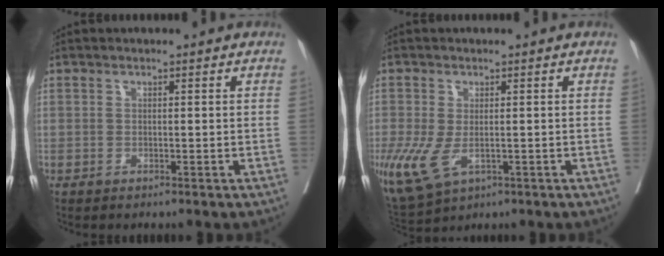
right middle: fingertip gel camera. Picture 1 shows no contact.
{"total": 13.3, "force": [-4.7, 8.1, 9.4], "torque": [-0.243, -0.029, -0.065]}